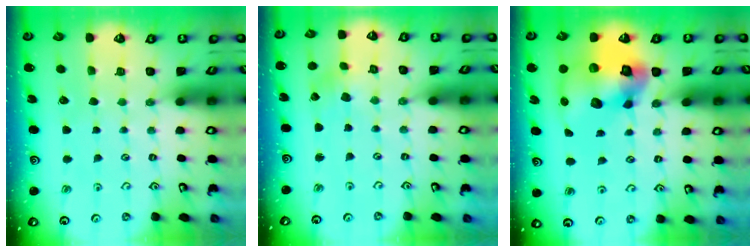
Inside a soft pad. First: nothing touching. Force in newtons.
{"total": 1.9, "press": 1.9, "slide": 0.2}
{"total": 17.8, "press": 17.6, "slide": 2.6}